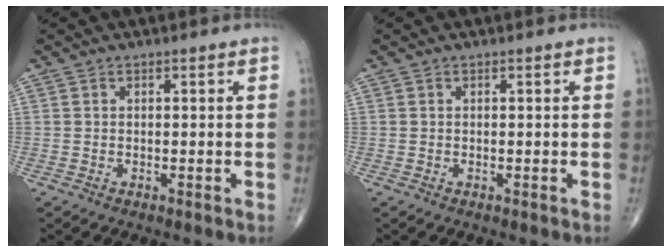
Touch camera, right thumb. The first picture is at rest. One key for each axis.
{"total": 0.0}